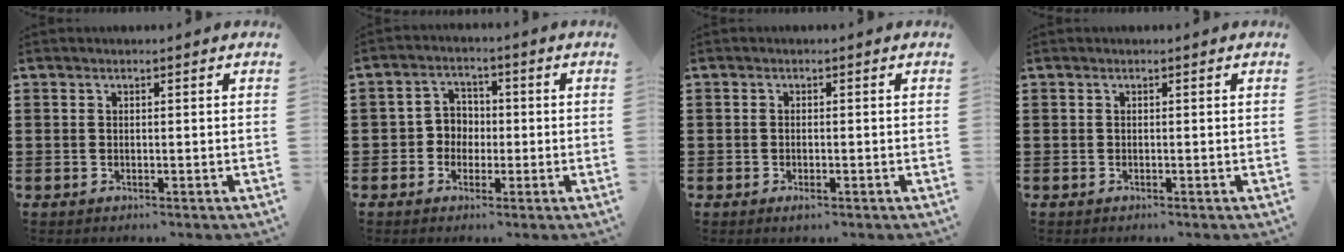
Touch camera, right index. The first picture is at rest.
{"total": 3.6, "force": [-0.9, 3.2, 1.3], "torque": [-0.036, 0.011, -0.023]}
{"total": 0.9, "force": [-0.4, 0.1, 0.8], "torque": [-0.016, -0.008, -0.005]}
{"total": 0.0}